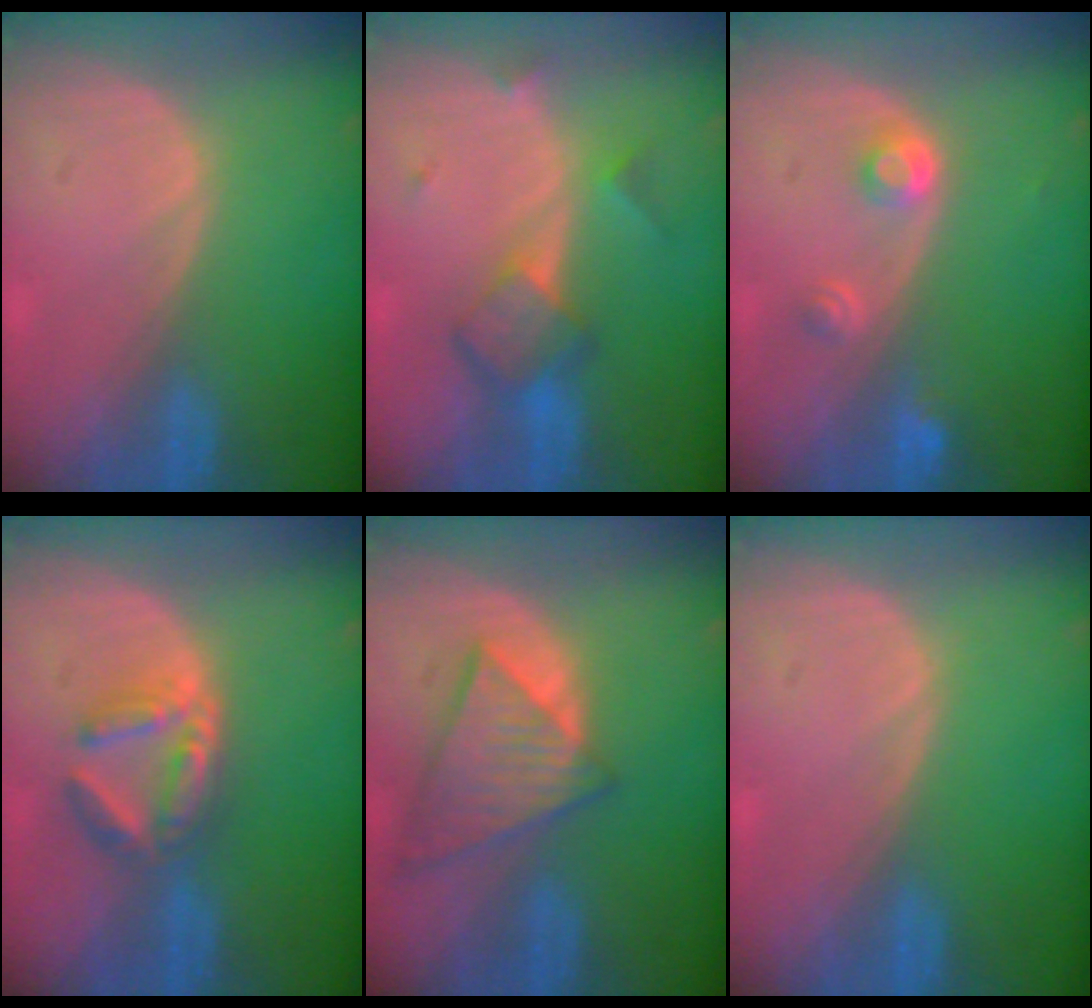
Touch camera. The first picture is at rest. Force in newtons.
{"total": 6.0, "press": 5.3, "slide": 2.8}
{"total": 3.0, "press": 2.8, "slide": 0.9}
{"total": 5.7, "press": 5.5, "slide": 1.4}
{"total": 8.6, "press": 7.5, "slide": 4.3}
{"total": 0.0}